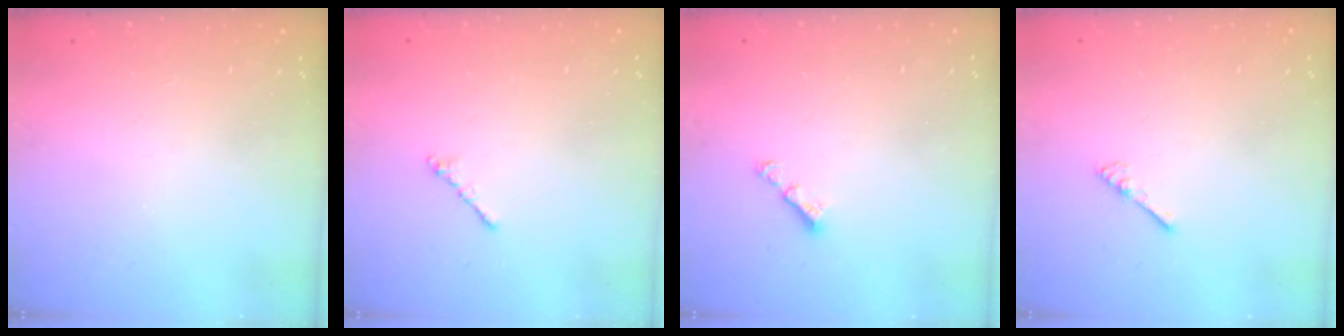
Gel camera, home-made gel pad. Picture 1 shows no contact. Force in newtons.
{"total": 0.9, "press": 0.7, "slide": 0.5}
{"total": 2.9, "press": 2.9, "slide": 0.3}
{"total": 2.4, "press": 2.4, "slide": 0.5}